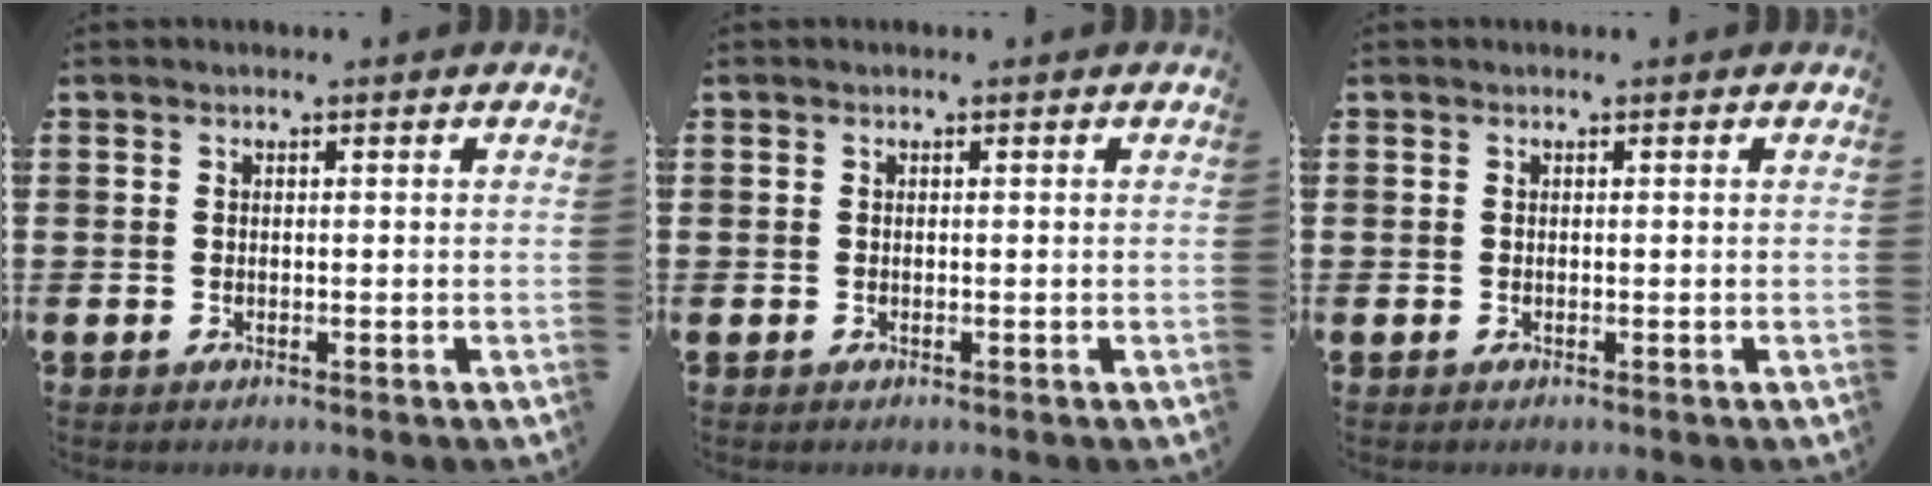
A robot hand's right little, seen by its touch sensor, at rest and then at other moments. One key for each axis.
{"total": 0.0}
{"total": 0.0}